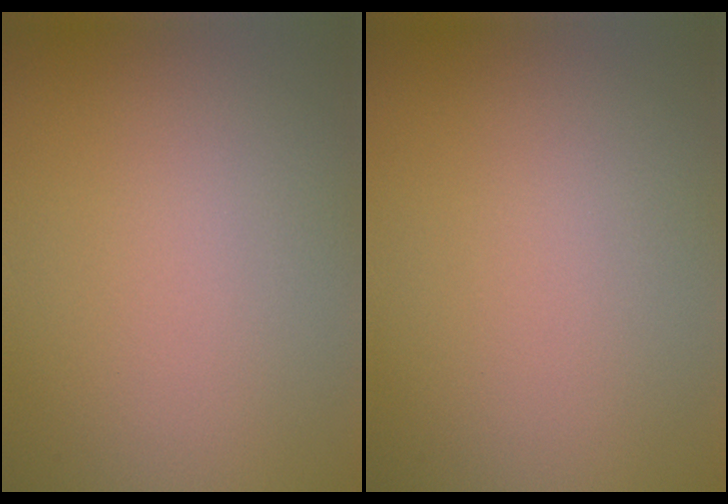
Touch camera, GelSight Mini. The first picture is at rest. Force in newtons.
{"total": 0.0}